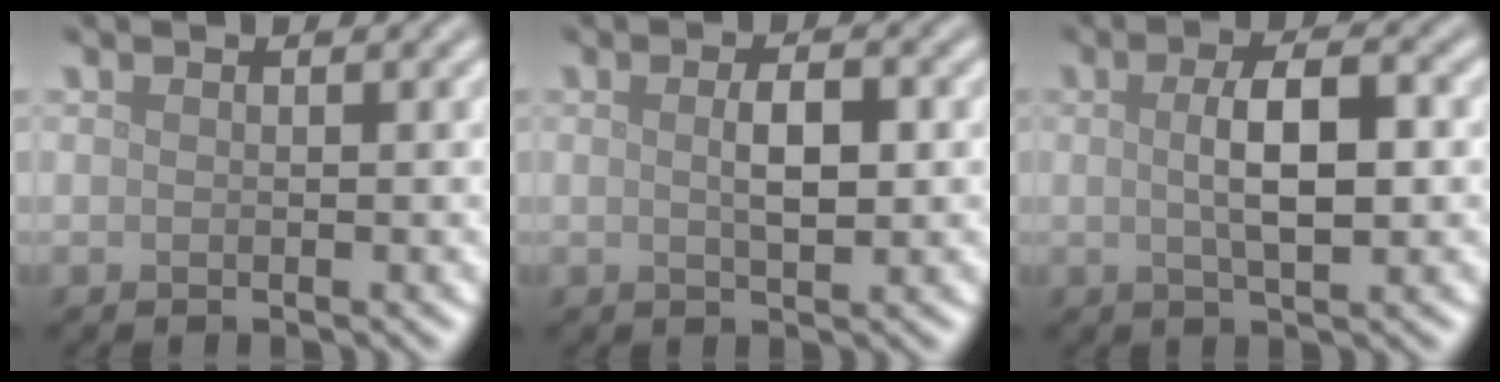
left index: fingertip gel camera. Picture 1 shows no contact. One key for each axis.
{"total": 2.7, "fx": 0.3, "fy": 0.9, "fz": 2.5, "tx": -0.049, "ty": 0.001, "tz": 0.005}
{"total": 4.7, "fx": 0.4, "fy": 1.4, "fz": 4.4, "tx": -0.081, "ty": 0.006, "tz": 0.006}